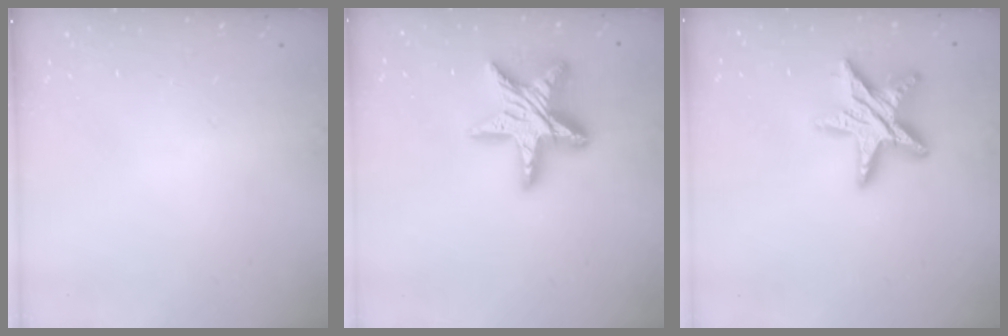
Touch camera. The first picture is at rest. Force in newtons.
{"total": 19.9, "press": 19.9, "slide": 1.3}
{"total": 15.6, "press": 15.6, "slide": 0.9}